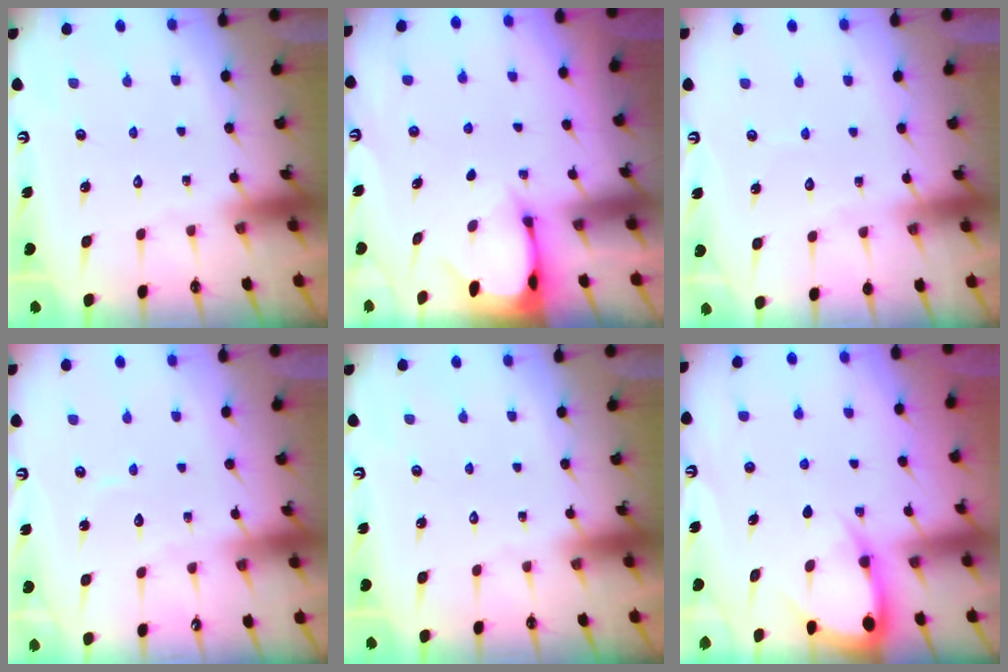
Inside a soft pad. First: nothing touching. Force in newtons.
{"total": 2.3, "press": 2.3, "slide": 0.1}
{"total": 2.7, "press": 2.7, "slide": 0.2}
{"total": 4.6, "press": 4.6, "slide": 0.1}
{"total": 0.0}
{"total": 5.8, "press": 5.8, "slide": 0.6}